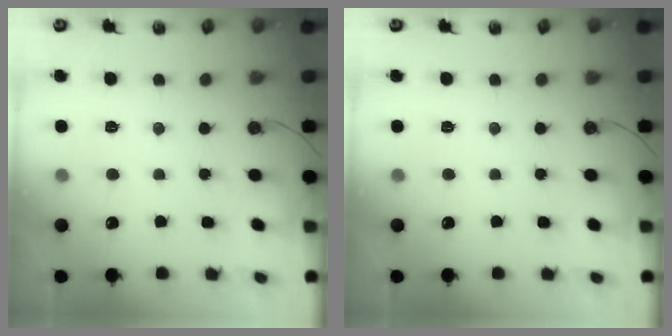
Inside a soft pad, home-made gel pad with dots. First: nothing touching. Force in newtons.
{"total": 0.0}